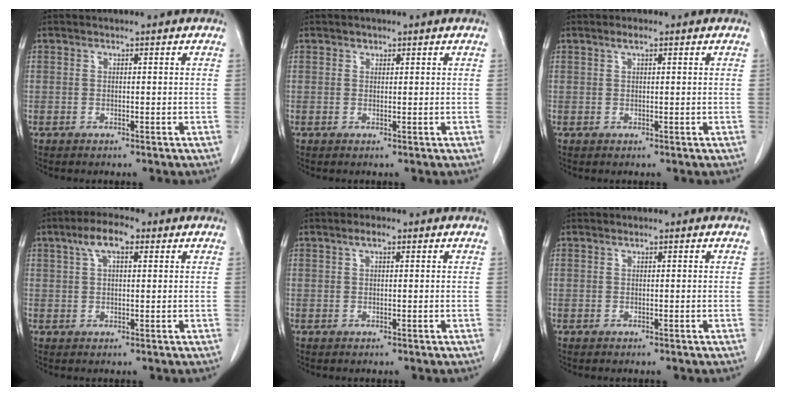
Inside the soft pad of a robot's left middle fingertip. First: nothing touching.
{"total": 0.7, "force": [0.5, 0.5, 0.1], "torque": [0.001, -0.004, 0.006]}
{"total": 1.4, "force": [0.9, 0.3, 1.0], "torque": [-0.022, 0.004, 0.016]}
{"total": 5.4, "force": [2.7, 1.9, 4.3], "torque": [-0.087, 0.018, 0.047]}
{"total": 1.7, "force": [1.0, 0.5, 1.3], "torque": [-0.027, 0.007, 0.017]}
{"total": 0.0}